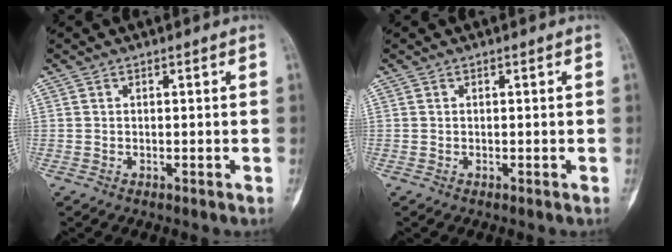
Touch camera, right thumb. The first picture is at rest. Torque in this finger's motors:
{"motor_torque": [0.11, 0.11, 0.02, -0.02, 0.02]}